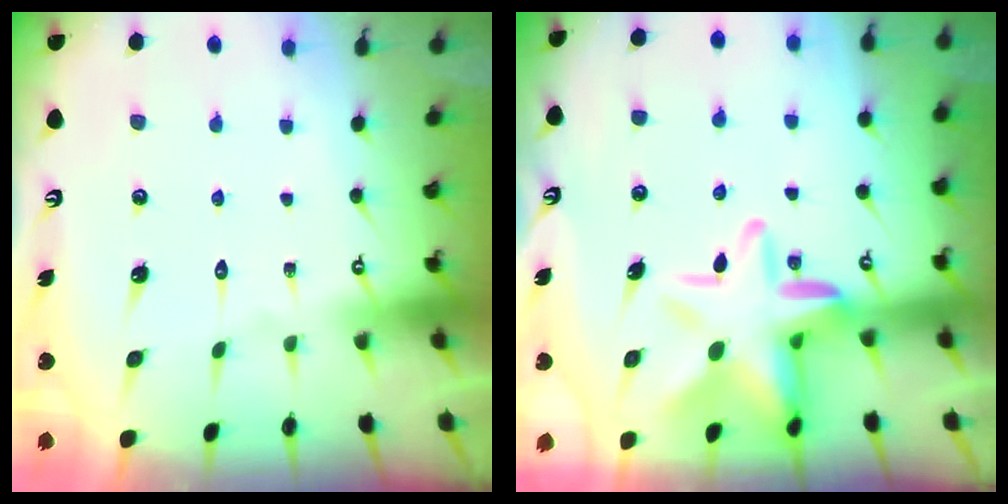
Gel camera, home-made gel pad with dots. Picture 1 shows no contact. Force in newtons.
{"total": 13.6, "press": 13.3, "slide": 2.8}